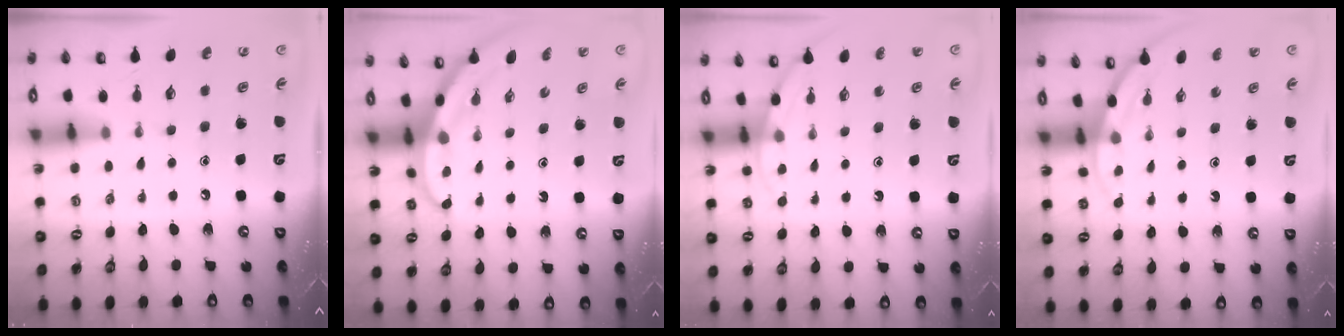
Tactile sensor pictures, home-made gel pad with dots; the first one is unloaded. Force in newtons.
{"total": 3.3, "press": 3.3, "slide": 0.1}
{"total": 2.5, "press": 2.5, "slide": 0.1}
{"total": 2.6, "press": 2.6, "slide": 0.1}